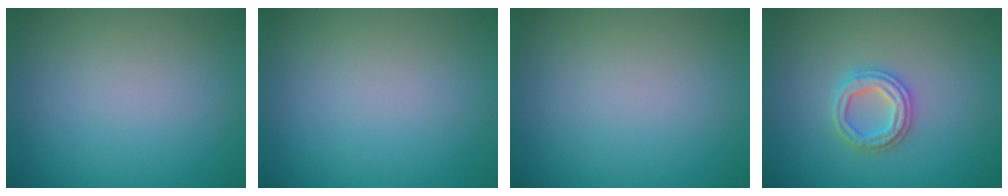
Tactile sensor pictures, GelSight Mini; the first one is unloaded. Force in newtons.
{"total": 0.0}
{"total": 0.0}
{"total": 2.4, "press": 2.4, "slide": 0.3}